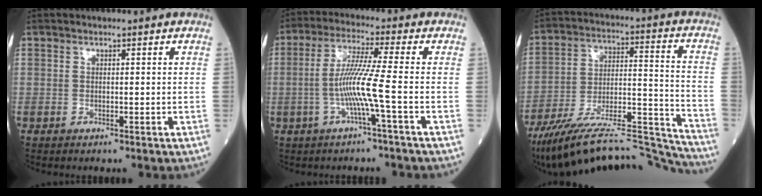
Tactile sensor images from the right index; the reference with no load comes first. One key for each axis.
{"total": 7.5, "fx": -1.9, "fy": -1.4, "fz": 7.2, "tx": -0.147, "ty": 0.002, "tz": -0.039}
{"total": 23.3, "fx": -21.6, "fy": 1.2, "fz": 8.5, "tx": -0.116, "ty": 0.022, "tz": -0.339}